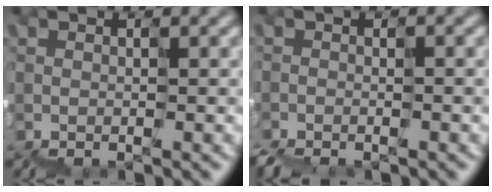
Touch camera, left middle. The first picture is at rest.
{"total": 2.5, "force": [-2.4, 0.4, 0.5], "torque": [-0.006, -0.014, -0.027]}